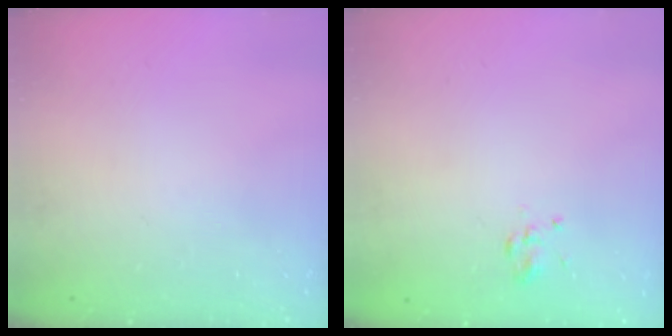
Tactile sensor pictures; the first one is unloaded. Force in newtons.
{"total": 2.3, "press": 2.0, "slide": 1.1}